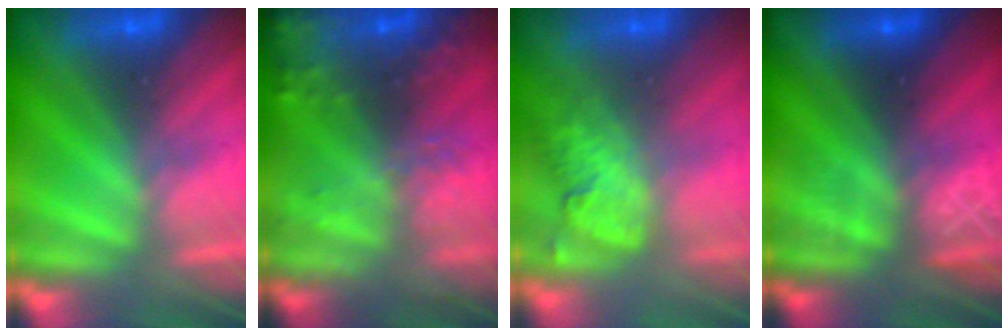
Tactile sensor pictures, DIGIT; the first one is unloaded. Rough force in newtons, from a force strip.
{"total": 8.2}
{"total": 2.8}
{"total": 3.1}